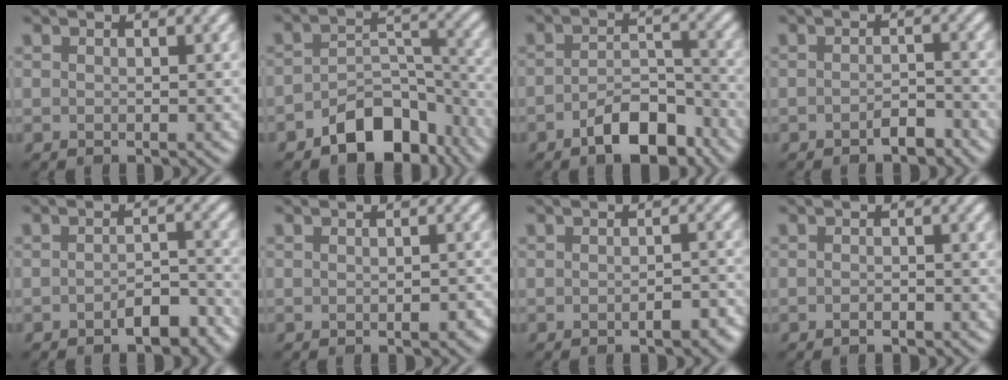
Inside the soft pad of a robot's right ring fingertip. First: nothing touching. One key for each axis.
{"total": 7.6, "fx": -4.8, "fy": 4.4, "fz": 3.9, "tx": -0.046, "ty": -0.007, "tz": -0.078}
{"total": 5.7, "fx": -3.6, "fy": 2.5, "fz": 3.7, "tx": -0.055, "ty": 0.005, "tz": -0.063}
{"total": 1.8, "fx": -1.3, "fy": 0.7, "fz": 1.1, "tx": -0.015, "ty": 0.004, "tz": -0.023}
{"total": 3.4, "fx": -2.0, "fy": 1.5, "fz": 2.2, "tx": -0.032, "ty": 0.007, "tz": -0.029}
{"total": 1.3, "fx": -0.5, "fy": 0.5, "fz": 1.1, "tx": -0.015, "ty": -0.001, "tz": -0.005}
{"total": 2.2, "fx": -1.1, "fy": 0.7, "fz": 1.7, "tx": -0.023, "ty": 0.002, "tz": -0.014}
{"total": 0.7, "fx": -0.5, "fy": 0.2, "fz": 0.4, "tx": -0.008, "ty": 0.000, "tz": -0.008}